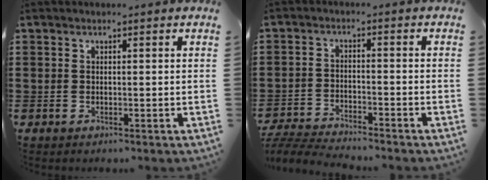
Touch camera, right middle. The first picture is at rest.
{"total": 4.7, "force": [-4.6, 0.3, 0.6], "torque": [-0.024, 0.000, -0.099]}